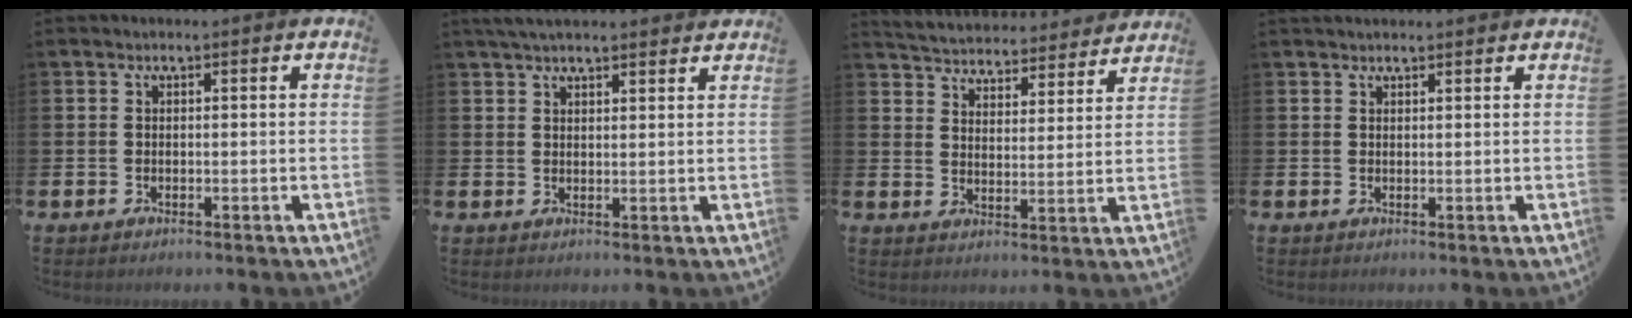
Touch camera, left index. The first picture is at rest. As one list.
[{"total": 3.6, "force": [3.3, 0.6, 1.2], "torque": [-0.029, -0.006, 0.062]}, {"total": 5.1, "force": [5.0, 0.8, 0.0], "torque": [-0.022, -0.044, 0.086]}, {"total": 1.1, "force": [1.1, 0.2, 0.2], "torque": [0.002, 0.000, 0.018]}]